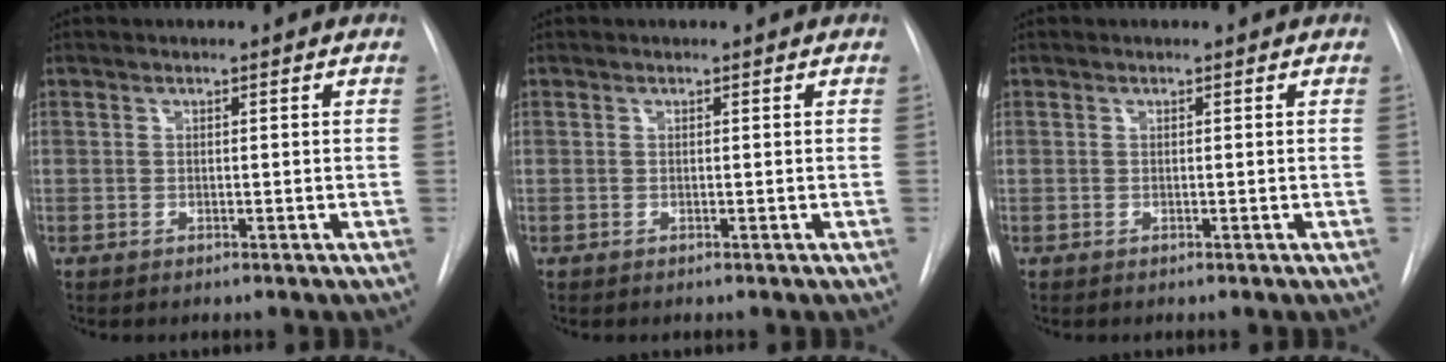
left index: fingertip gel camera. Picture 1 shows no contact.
{"total": 0.0}
{"total": 0.0}